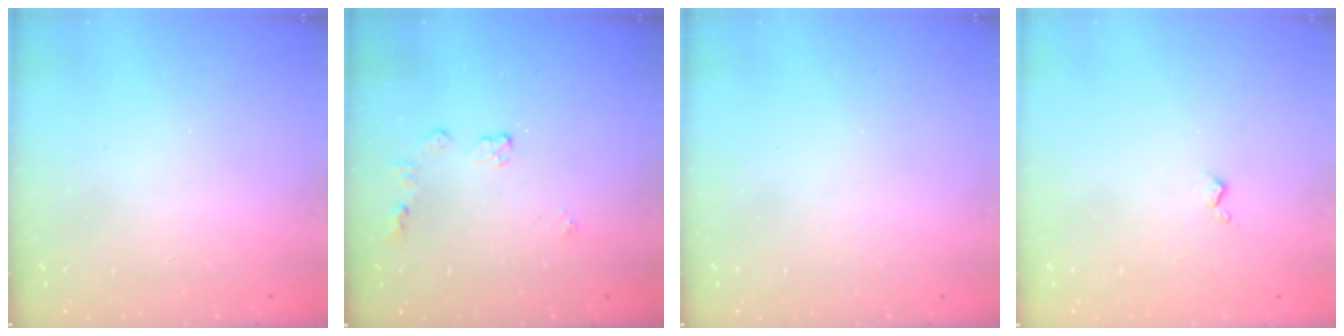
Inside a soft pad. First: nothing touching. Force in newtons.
{"total": 5.0, "press": 4.9, "slide": 0.2}
{"total": 0.0}
{"total": 2.2, "press": 2.1, "slide": 0.5}